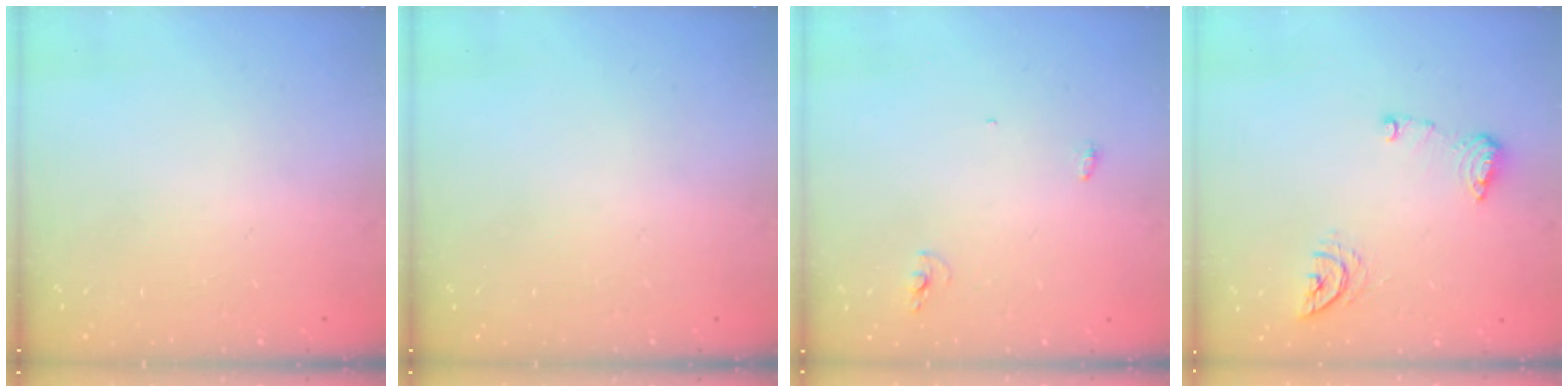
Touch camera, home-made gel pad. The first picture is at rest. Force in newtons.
{"total": 0.0}
{"total": 7.7, "press": 4.3, "slide": 6.3}
{"total": 8.9, "press": 8.9, "slide": 0.5}